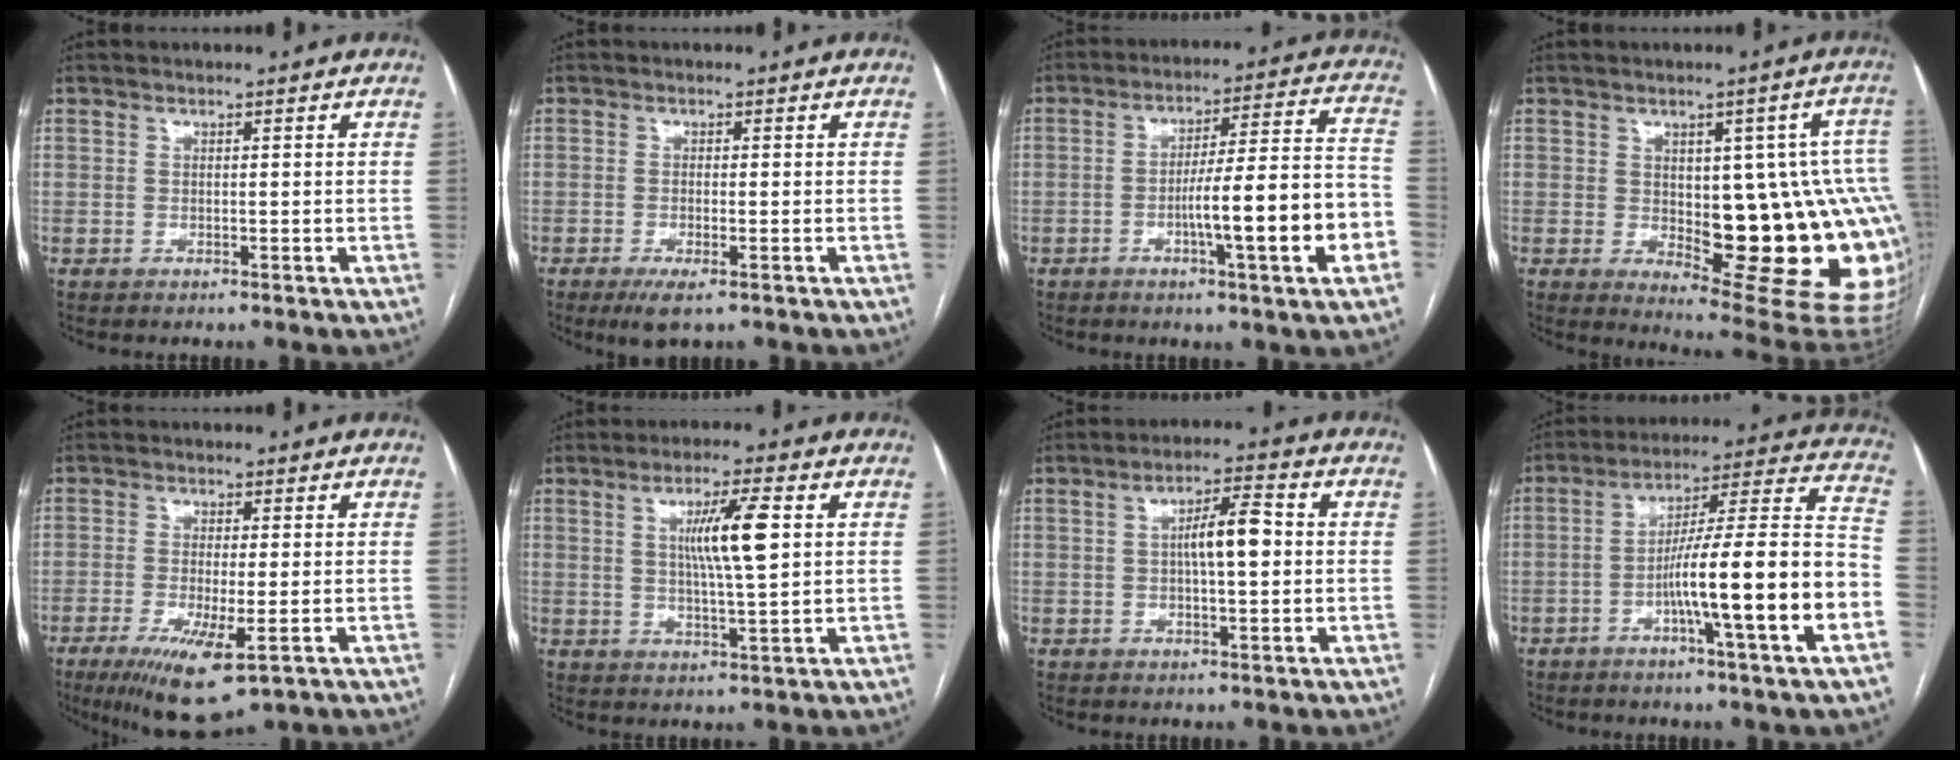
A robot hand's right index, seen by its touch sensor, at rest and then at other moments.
{"total": 3.5, "force": [-2.1, 0.7, 2.7], "torque": [-0.048, -0.009, -0.033]}
{"total": 14.4, "force": [-4.6, 0.4, 13.7], "torque": [-0.206, 0.012, -0.067]}
{"total": 19.6, "force": [-1.5, 6.6, 18.4], "torque": [-0.143, 0.016, 0.005]}
{"total": 9.2, "force": [-4.1, 2.0, 8.0], "torque": [-0.139, -0.027, -0.063]}
{"total": 8.1, "force": [2.0, 0.3, 7.9], "torque": [-0.139, -0.002, 0.033]}
{"total": 6.5, "force": [0.5, 1.4, 6.4], "torque": [-0.110, 0.013, 0.005]}
{"total": 17.8, "force": [-5.8, -0.5, 16.9], "torque": [-0.248, 0.012, -0.093]}